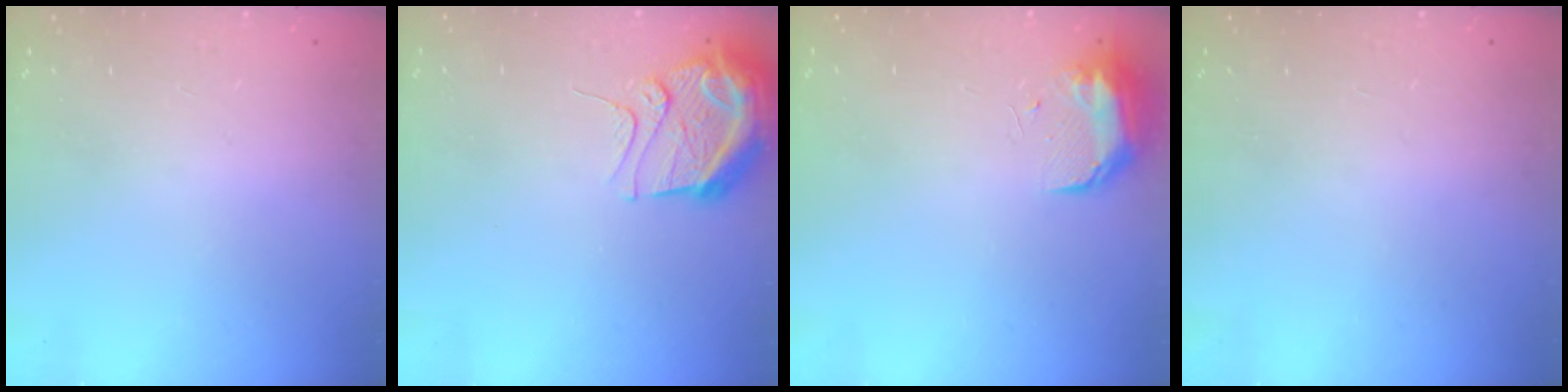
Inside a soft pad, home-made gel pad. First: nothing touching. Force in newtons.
{"total": 11.0, "press": 11.0, "slide": 0.9}
{"total": 8.9, "press": 8.8, "slide": 1.1}
{"total": 0.0}